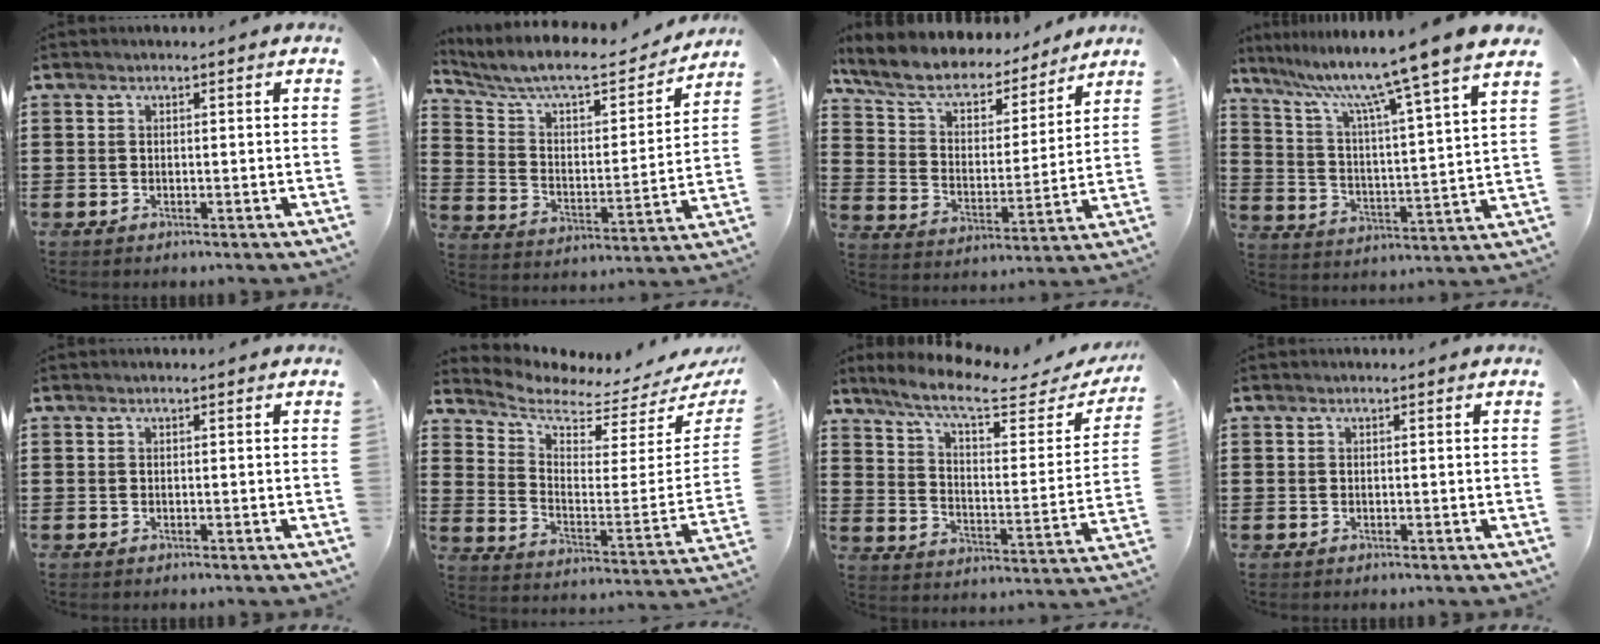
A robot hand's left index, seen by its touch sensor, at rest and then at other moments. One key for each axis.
{"total": 7.8, "fx": 6.8, "fy": 1.7, "fz": 3.3, "tx": -0.096, "ty": -0.045, "tz": 0.112}
{"total": 7.8, "fx": 6.6, "fy": 2.7, "fz": 3.0, "tx": -0.091, "ty": -0.039, "tz": 0.114}
{"total": 10.4, "fx": 8.6, "fy": -2.1, "fz": 5.4, "tx": -0.138, "ty": -0.065, "tz": 0.132}
{"total": 0.0}
{"total": 4.7, "fx": 4.1, "fy": 1.1, "fz": 1.9, "tx": -0.064, "ty": -0.042, "tz": 0.067}
{"total": 9.2, "fx": 7.1, "fy": 1.3, "fz": 5.7, "tx": -0.130, "ty": -0.037, "tz": 0.119}
{"total": 0.0}